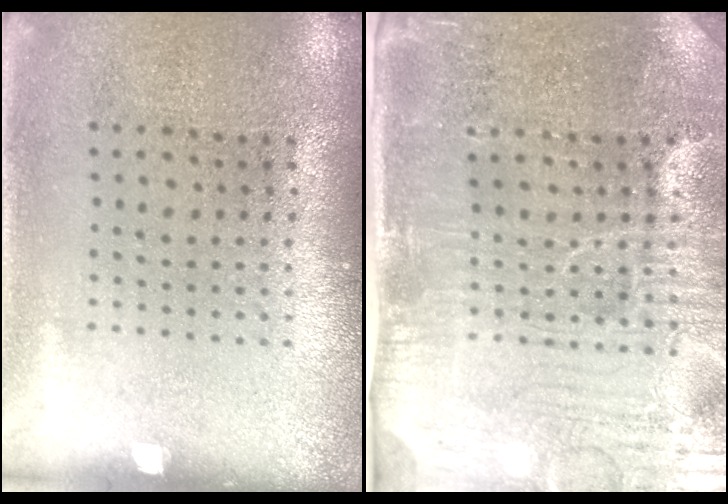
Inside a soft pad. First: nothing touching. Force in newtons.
{"total": 5.1, "press": 4.5, "slide": 2.5}